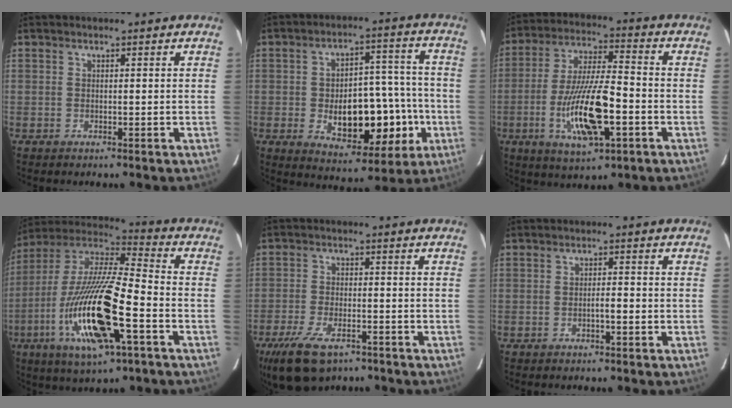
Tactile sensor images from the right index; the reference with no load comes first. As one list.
[{"total": 15.2, "force": [-3.5, 7.5, 12.7], "torque": [-0.179, 0.024, -0.036]}, {"total": 14.6, "force": [-4.4, 3.1, 13.6], "torque": [-0.263, -0.008, -0.075]}, {"total": 21.8, "force": [-7.3, 3.7, 20.2], "torque": [-0.428, -0.026, -0.134]}, {"total": 9.9, "force": [-6.7, 4.0, 6.0], "torque": [-0.118, -0.013, -0.112]}, {"total": 1.8, "force": [-0.7, 0.3, 1.6], "torque": [-0.025, 0.002, -0.014]}]